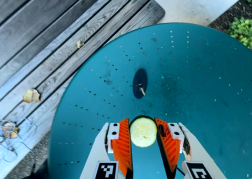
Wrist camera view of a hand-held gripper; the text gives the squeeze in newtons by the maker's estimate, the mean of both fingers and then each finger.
{"total": 11.3, "left": 11.7, "right": 10.8}